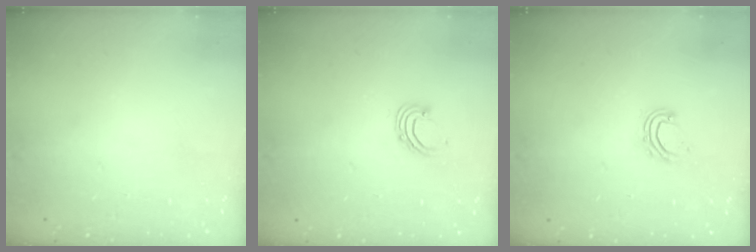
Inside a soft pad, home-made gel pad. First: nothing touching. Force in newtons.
{"total": 2.9, "press": 2.9, "slide": 0.2}
{"total": 6.5, "press": 6.5, "slide": 0.4}